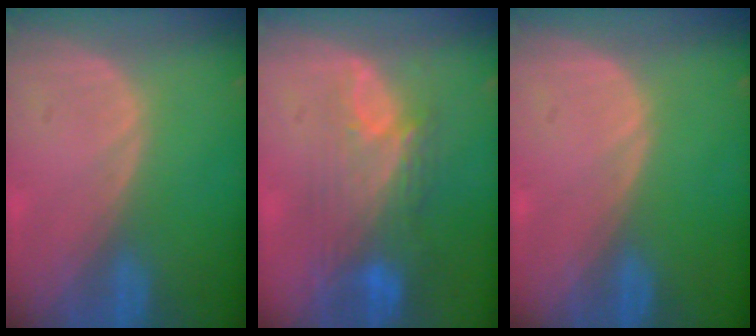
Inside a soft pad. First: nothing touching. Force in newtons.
{"total": 9.6, "press": 8.1, "slide": 5.1}
{"total": 0.0}